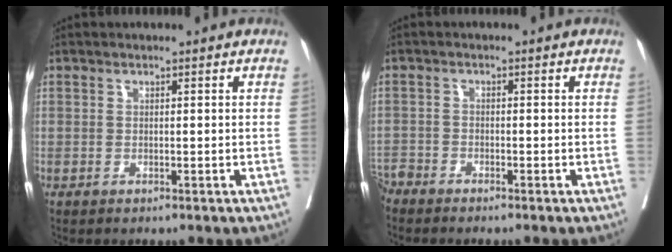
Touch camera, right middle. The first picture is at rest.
{"total": 3.1, "force": [-3.1, 0.1, 0.3], "torque": [0.002, -0.009, -0.063]}